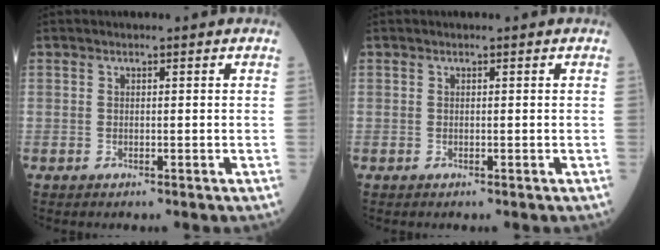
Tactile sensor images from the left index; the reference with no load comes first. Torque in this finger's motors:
{"motor_torque": [0.07, -0.03, -0.02, 0.00]}